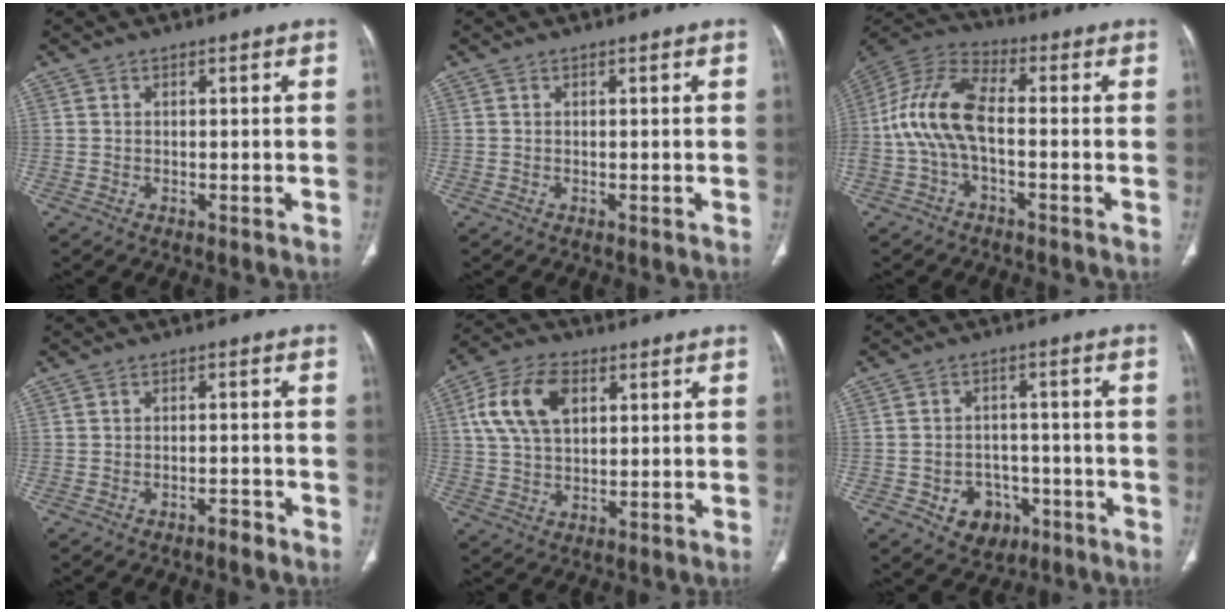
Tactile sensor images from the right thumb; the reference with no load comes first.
{"total": 0.0}
{"total": 13.2, "force": [-1.7, 6.4, 11.4], "torque": [-0.248, 0.036, -0.041]}
{"total": 2.0, "force": [-1.6, 0.6, 0.9], "torque": [-0.015, 0.014, -0.026]}
{"total": 11.6, "force": [3.5, 7.0, 8.5], "torque": [-0.162, 0.009, 0.064]}
{"total": 7.8, "force": [-3.4, 6.3, 3.2], "torque": [-0.019, 0.032, -0.040]}